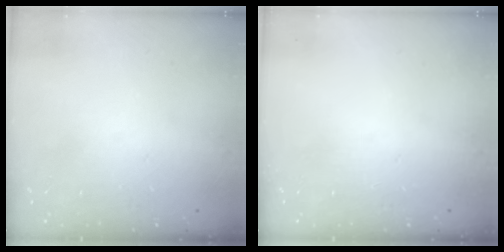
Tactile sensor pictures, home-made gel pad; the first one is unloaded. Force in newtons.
{"total": 0.0}